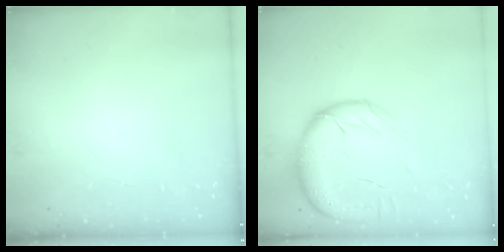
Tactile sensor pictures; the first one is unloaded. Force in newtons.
{"total": 17.6, "press": 17.3, "slide": 3.5}